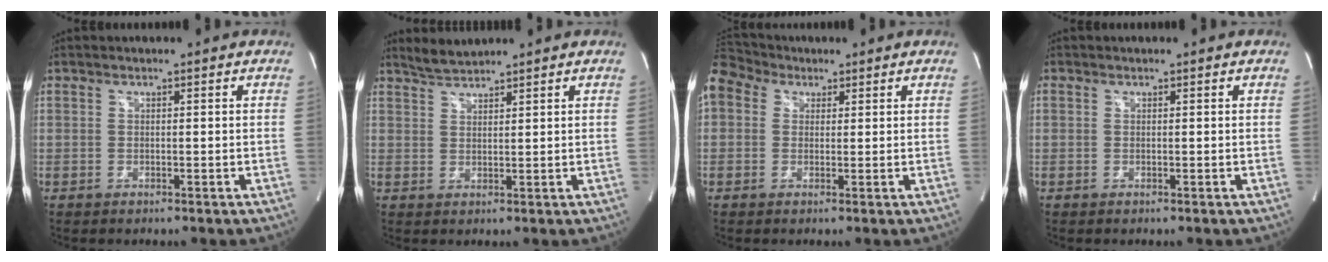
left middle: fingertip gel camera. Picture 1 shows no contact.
{"total": 2.7, "force": [2.7, -0.2, 0.1], "torque": [-0.011, 0.004, 0.057]}
{"total": 9.2, "force": [5.2, 6.7, 3.7], "torque": [-0.095, 0.059, 0.100]}
{"total": 0.0}